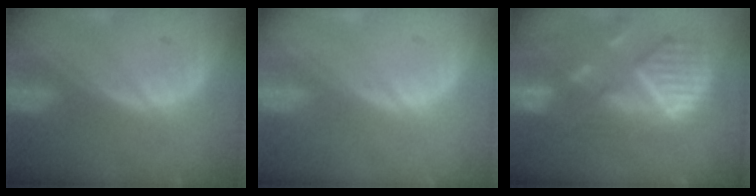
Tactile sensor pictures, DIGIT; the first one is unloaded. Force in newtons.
{"total": 0.5, "press": 0.0, "slide": 0.5}
{"total": 11.9, "press": 10.3, "slide": 5.9}